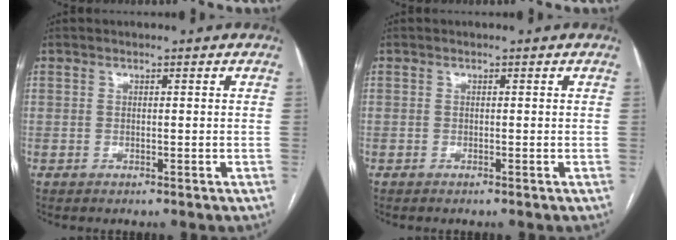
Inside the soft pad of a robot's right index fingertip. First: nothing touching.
{"total": 0.0}